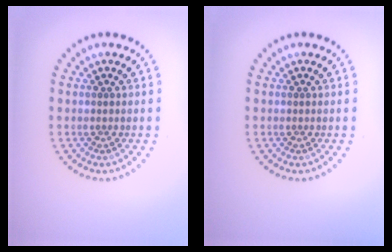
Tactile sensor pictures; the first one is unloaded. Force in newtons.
{"total": 0.0}